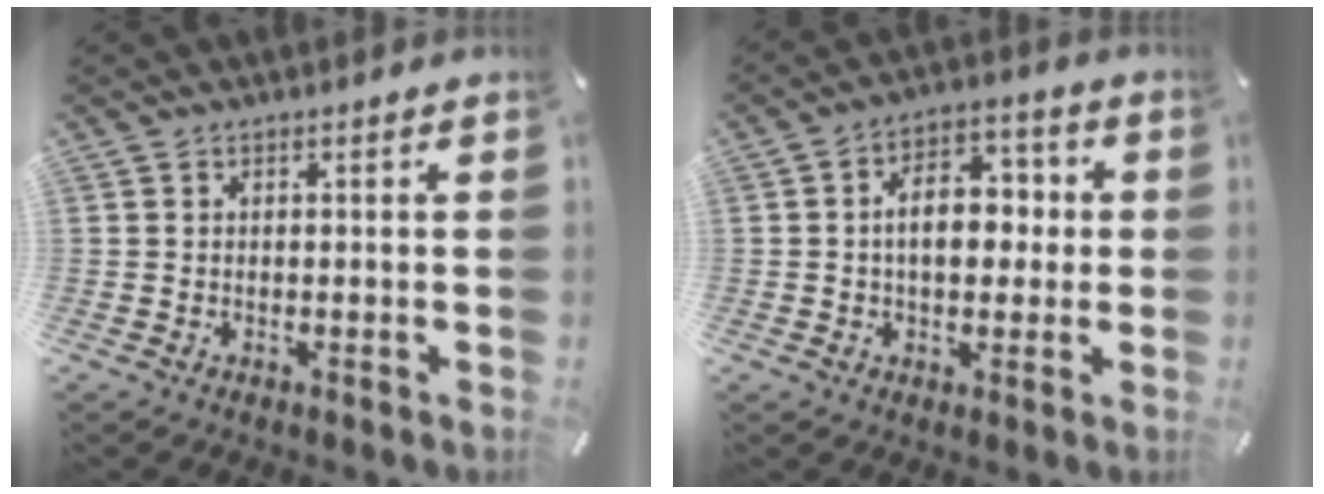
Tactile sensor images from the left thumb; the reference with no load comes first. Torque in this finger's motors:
{"motor_torque": [1.79, 1.76, 1.33, -0.08, 0.32]}